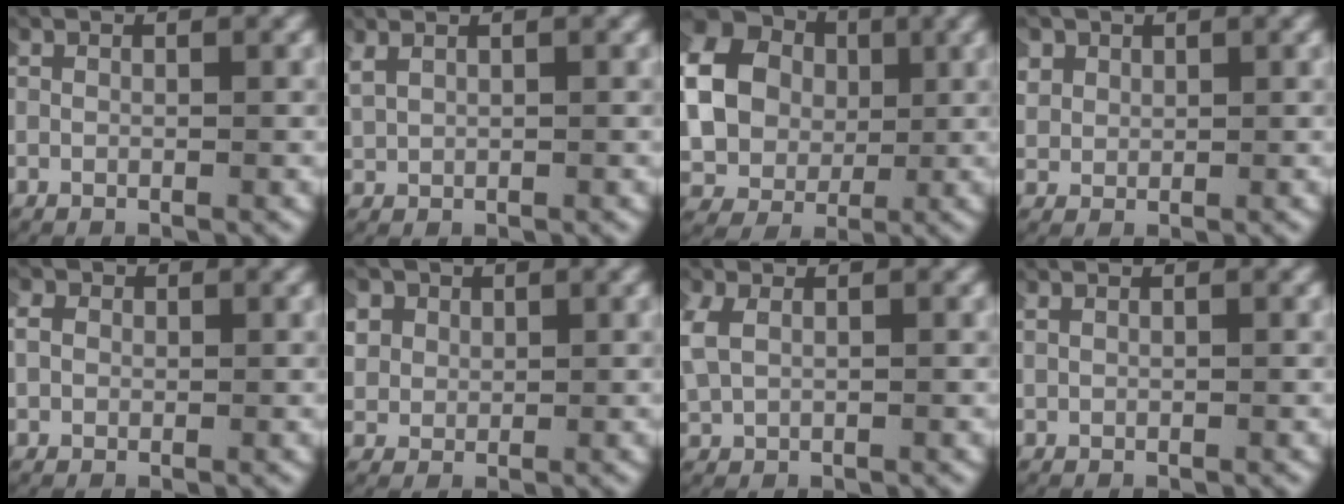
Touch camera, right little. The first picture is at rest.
{"total": 1.5, "force": [1.0, 0.8, 0.9], "torque": [-0.020, 0.006, 0.023]}
{"total": 12.8, "force": [1.9, 11.2, 5.8], "torque": [-0.180, -0.016, 0.024]}
{"total": 2.6, "force": [1.1, 2.1, 1.1], "torque": [-0.043, -0.003, 0.022]}
{"total": 1.3, "force": [0.3, 1.1, 0.5], "torque": [-0.016, 0.003, 0.004]}
{"total": 4.4, "force": [1.6, 3.7, 1.9], "torque": [-0.062, -0.003, 0.025]}
{"total": 2.6, "force": [1.0, 1.9, 1.5], "torque": [-0.057, 0.004, 0.022]}
{"total": 0.5, "force": [0.5, 0.1, 0.2], "torque": [-0.003, 0.002, 0.012]}